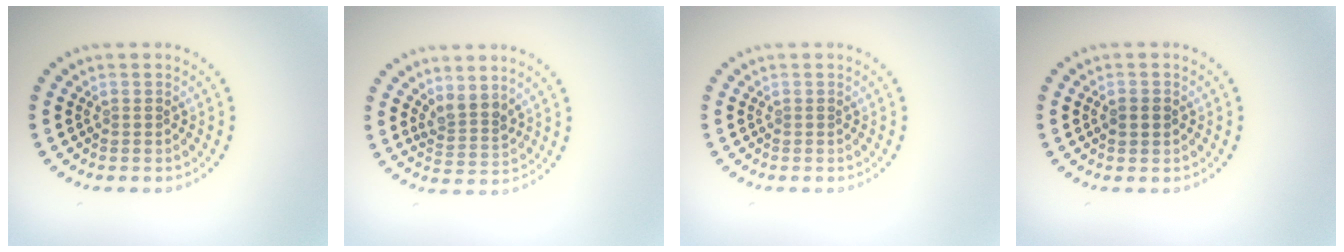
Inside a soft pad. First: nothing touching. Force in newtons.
{"total": 2.3, "press": 1.8, "slide": 1.4}
{"total": 0.0}
{"total": 1.8, "press": 1.8, "slide": 0.1}